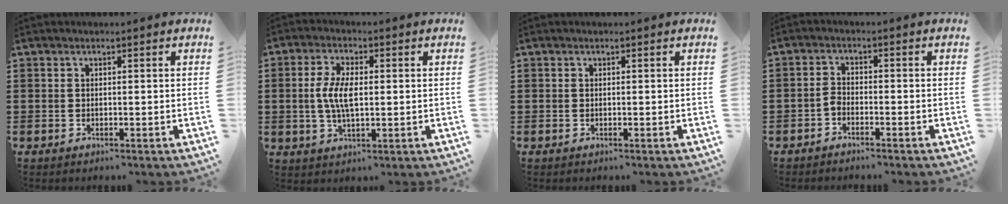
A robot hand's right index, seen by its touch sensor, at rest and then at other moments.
{"total": 6.2, "force": [0.1, 2.6, 5.6], "torque": [-0.127, 0.001, -0.006]}
{"total": 0.0}
{"total": 1.8, "force": [-1.5, 0.7, 0.7], "torque": [-0.020, 0.007, -0.030]}